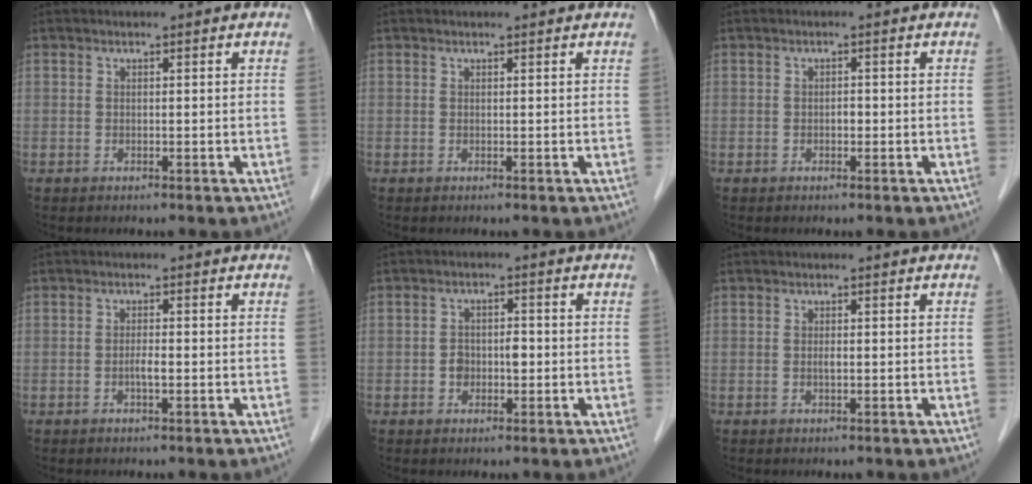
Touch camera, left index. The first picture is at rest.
{"total": 0.7, "force": [0.7, 0.2, 0.2], "torque": [-0.010, 0.004, 0.004]}
{"total": 0.9, "force": [-0.5, 0.5, 0.5], "torque": [-0.006, -0.001, -0.013]}
{"total": 1.5, "force": [-0.8, 0.2, 1.2], "torque": [-0.023, -0.002, -0.016]}
{"total": 2.9, "force": [-0.9, 1.9, 2.0], "torque": [-0.034, 0.008, -0.014]}
{"total": 0.6, "force": [-0.3, 0.1, 0.5], "torque": [-0.008, -0.003, -0.008]}